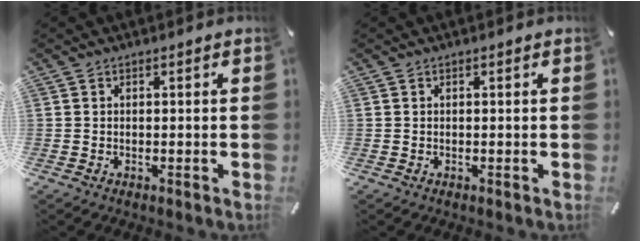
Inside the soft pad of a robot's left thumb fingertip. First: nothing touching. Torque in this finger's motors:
{"motor_torque": [0.00, 0.00, 0.00, 0.00, 0.00]}